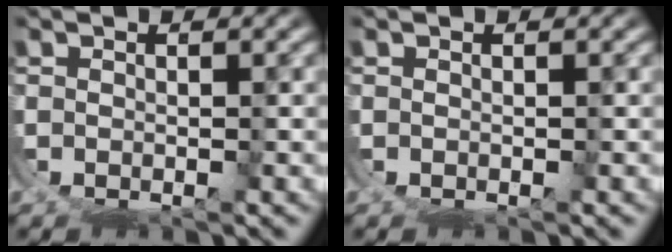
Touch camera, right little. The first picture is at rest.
{"total": 0.0}